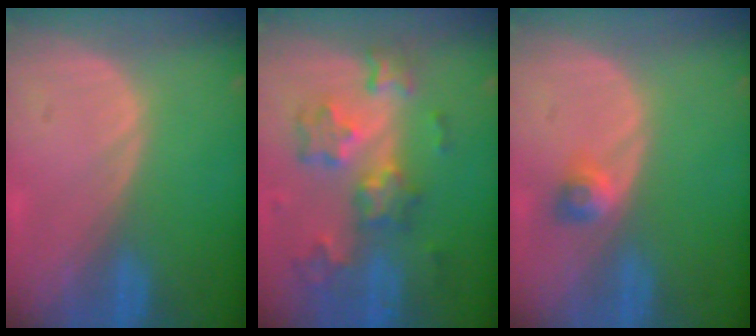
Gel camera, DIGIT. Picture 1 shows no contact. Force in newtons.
{"total": 8.8, "press": 7.8, "slide": 4.1}
{"total": 2.5, "press": 2.2, "slide": 1.3}